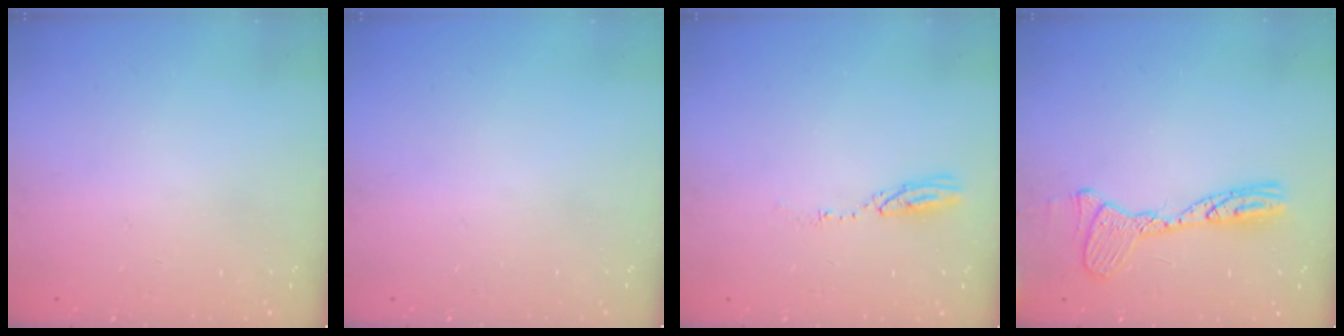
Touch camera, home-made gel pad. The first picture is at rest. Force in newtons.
{"total": 0.0}
{"total": 3.8, "press": 3.7, "slide": 0.2}
{"total": 13.7, "press": 13.6, "slide": 1.2}